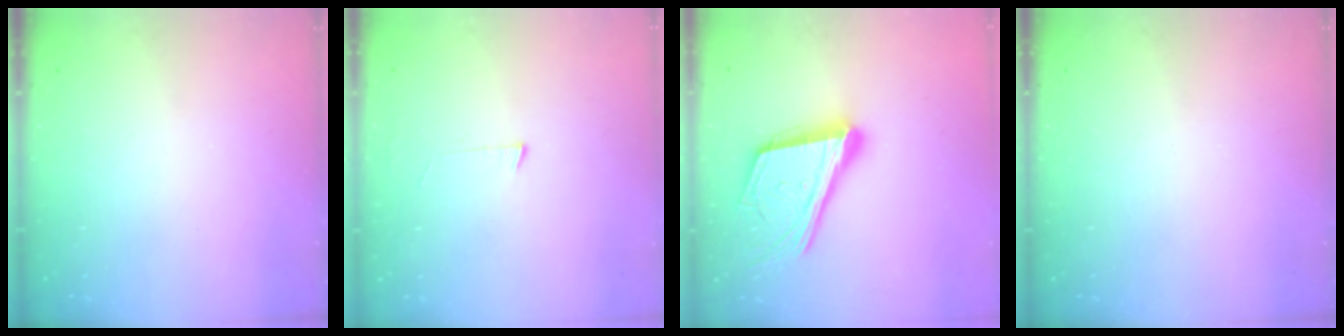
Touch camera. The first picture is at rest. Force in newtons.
{"total": 3.0, "press": 3.0, "slide": 0.3}
{"total": 23.2, "press": 22.7, "slide": 5.0}
{"total": 0.0}